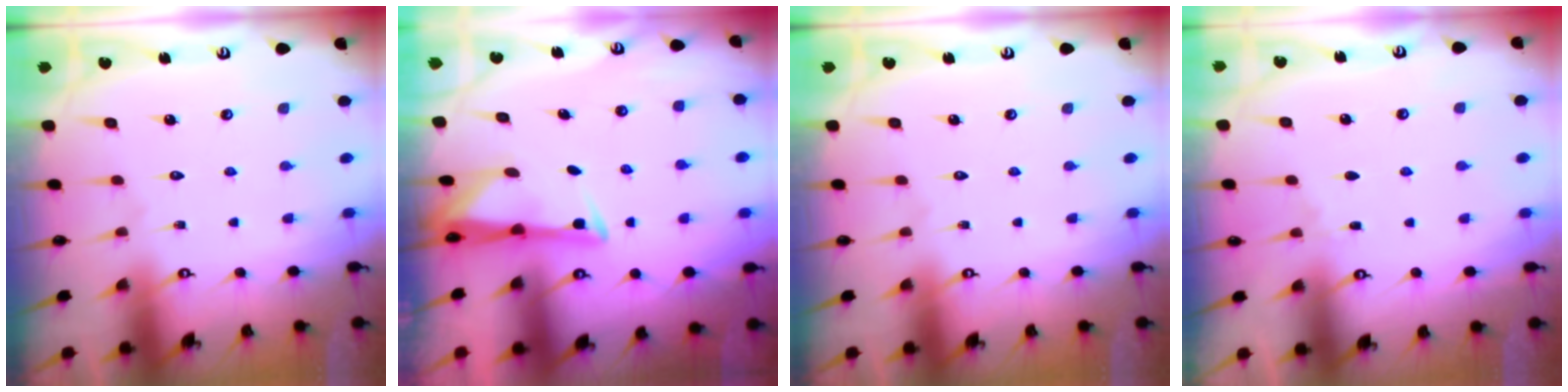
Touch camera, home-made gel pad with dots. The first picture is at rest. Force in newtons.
{"total": 2.9, "press": 2.9, "slide": 0.4}
{"total": 0.0}
{"total": 2.3, "press": 2.2, "slide": 0.4}